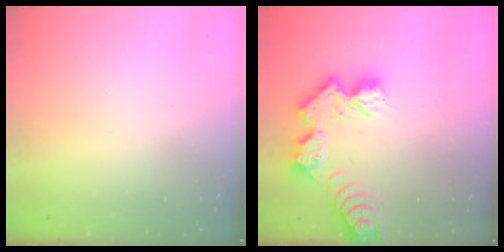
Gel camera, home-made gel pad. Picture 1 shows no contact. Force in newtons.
{"total": 11.5, "press": 11.5, "slide": 0.8}